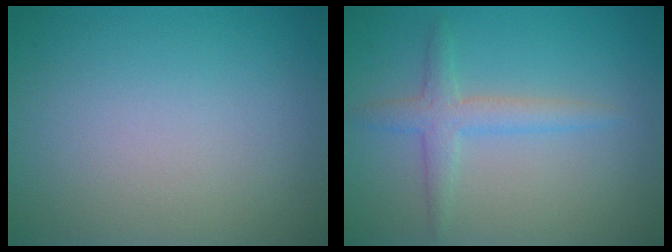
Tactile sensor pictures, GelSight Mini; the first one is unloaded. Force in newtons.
{"total": 2.5, "press": 2.5, "slide": 0.0}